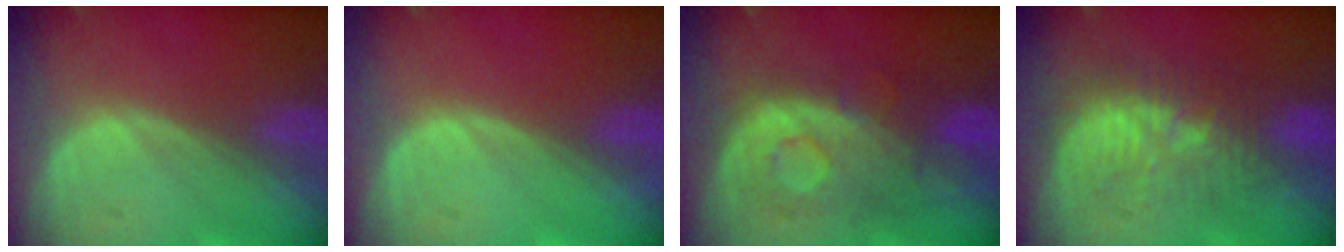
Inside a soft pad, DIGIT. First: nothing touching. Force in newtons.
{"total": 0.0}
{"total": 9.1, "press": 8.6, "slide": 3.0}
{"total": 9.3, "press": 9.1, "slide": 1.6}